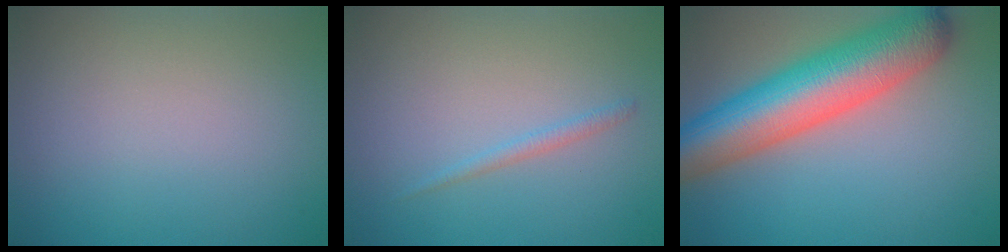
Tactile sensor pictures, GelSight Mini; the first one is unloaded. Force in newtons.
{"total": 1.0, "press": 1.0, "slide": 0.1}
{"total": 10.4, "press": 10.4, "slide": 0.4}